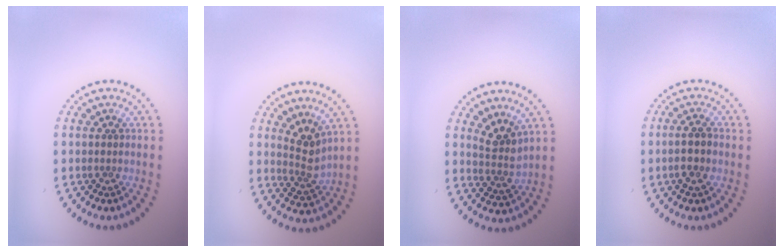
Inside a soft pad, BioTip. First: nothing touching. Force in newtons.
{"total": 2.6, "press": 2.0, "slide": 1.7}
{"total": 2.6, "press": 2.0, "slide": 1.7}
{"total": 2.3, "press": 2.2, "slide": 0.6}